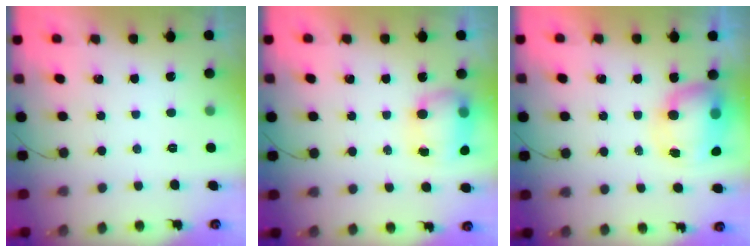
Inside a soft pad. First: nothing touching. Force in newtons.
{"total": 7.7, "press": 7.6, "slide": 1.1}
{"total": 9.4, "press": 9.0, "slide": 2.5}